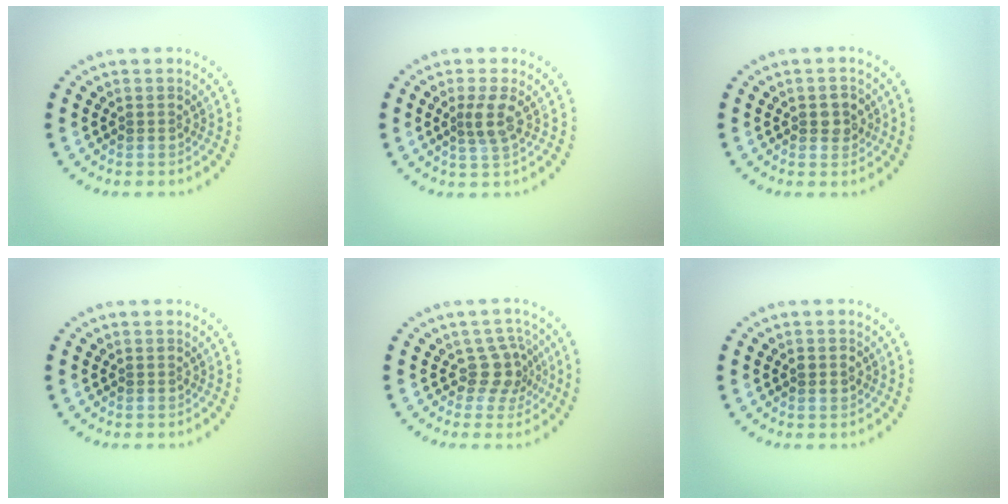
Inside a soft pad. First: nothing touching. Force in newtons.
{"total": 2.2, "press": 1.8, "slide": 1.2}
{"total": 1.8, "press": 1.8, "slide": 0.2}
{"total": 0.0}
{"total": 2.7, "press": 2.2, "slide": 1.7}
{"total": 1.4, "press": 1.4, "slide": 0.1}